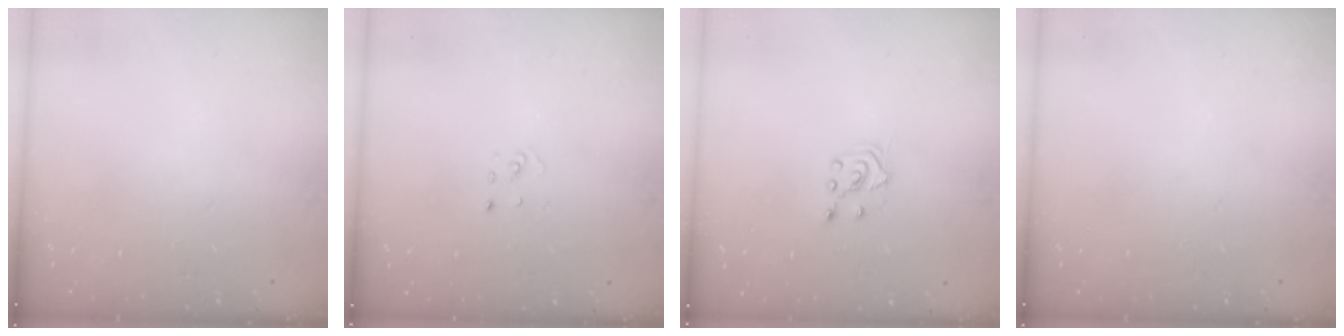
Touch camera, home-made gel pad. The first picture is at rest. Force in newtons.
{"total": 2.1, "press": 2.1, "slide": 0.1}
{"total": 3.0, "press": 2.9, "slide": 0.7}
{"total": 0.0}